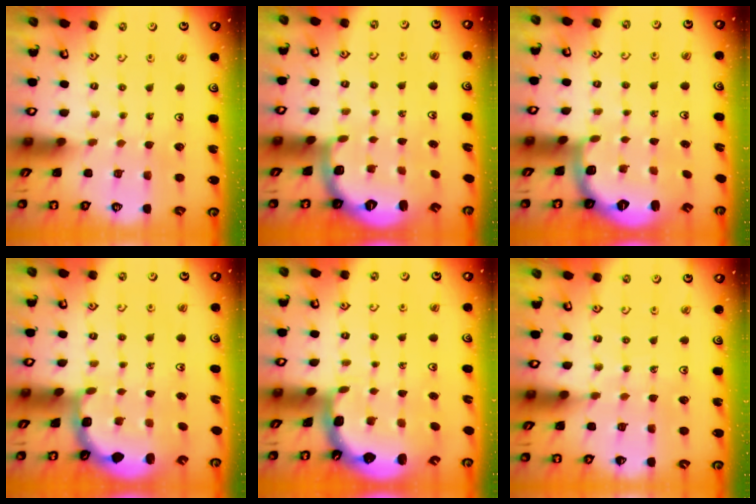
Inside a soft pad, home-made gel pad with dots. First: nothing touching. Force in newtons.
{"total": 2.6, "press": 1.4, "slide": 2.2}
{"total": 2.7, "press": 1.7, "slide": 2.1}
{"total": 3.0, "press": 2.0, "slide": 2.2}
{"total": 2.6, "press": 1.7, "slide": 1.9}
{"total": 5.1, "press": 5.1, "slide": 0.7}